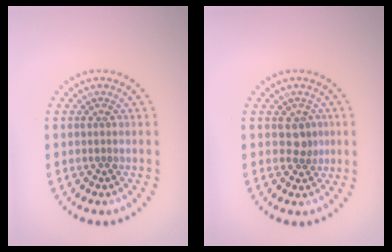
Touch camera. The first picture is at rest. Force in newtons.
{"total": 1.7, "press": 1.4, "slide": 1.0}